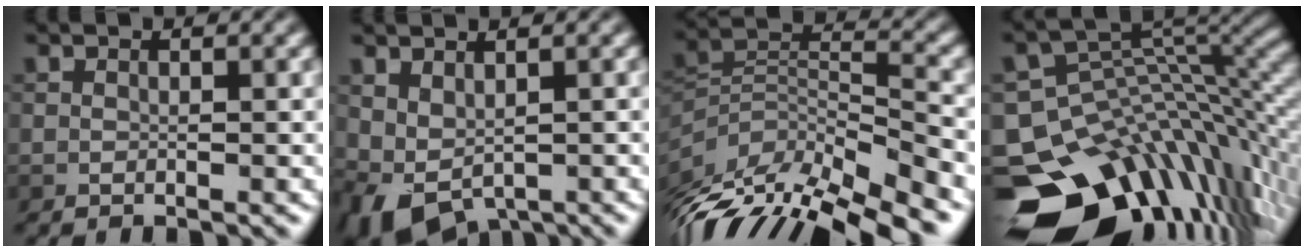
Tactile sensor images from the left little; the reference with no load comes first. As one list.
[{"total": 3.9, "force": [-0.1, 2.4, 3.0], "torque": [-0.061, -0.012, 0.007]}, {"total": 12.7, "force": [-9.2, 4.5, 7.5], "torque": [-0.151, 0.020, -0.148]}, {"total": 15.3, "force": [-8.2, 9.2, 9.1], "torque": [-0.173, -0.021, -0.121]}]